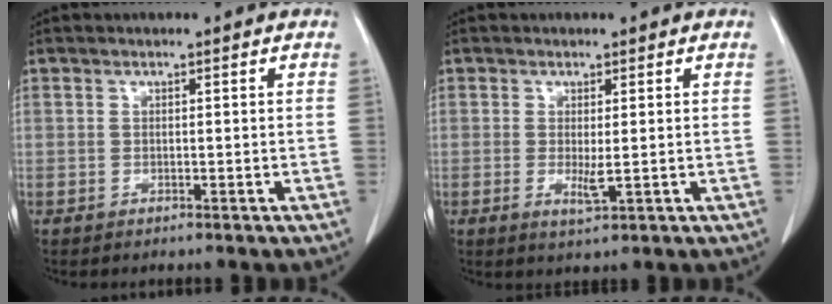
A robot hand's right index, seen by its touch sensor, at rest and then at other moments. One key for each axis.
{"total": 2.4, "fx": -0.1, "fy": 0.4, "fz": 2.4, "tx": -0.041, "ty": -0.006, "tz": 0.005}